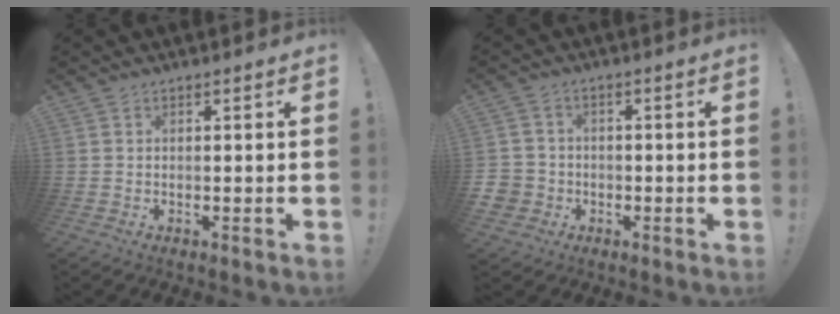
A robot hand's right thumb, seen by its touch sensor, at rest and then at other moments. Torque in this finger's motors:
{"motor_torque": [0.88, 0.97, -0.24, -0.10, 0.00]}